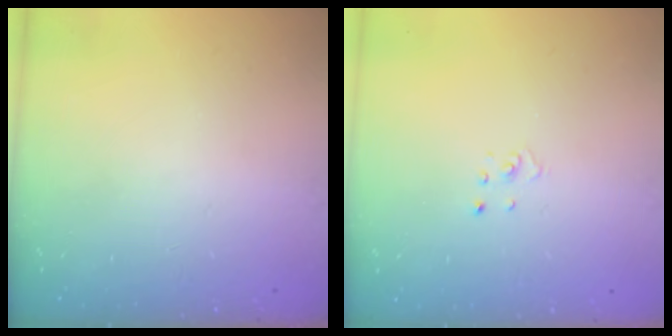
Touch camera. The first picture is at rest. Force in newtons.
{"total": 1.1, "press": 1.1, "slide": 0.1}